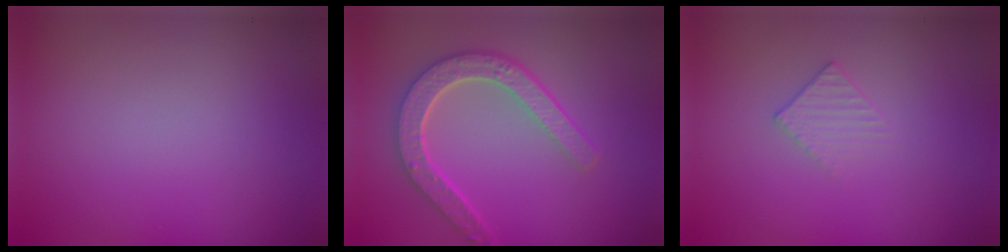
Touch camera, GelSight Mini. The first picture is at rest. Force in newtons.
{"total": 5.1, "press": 4.0, "slide": 3.2}
{"total": 1.4, "press": 1.4, "slide": 0.2}